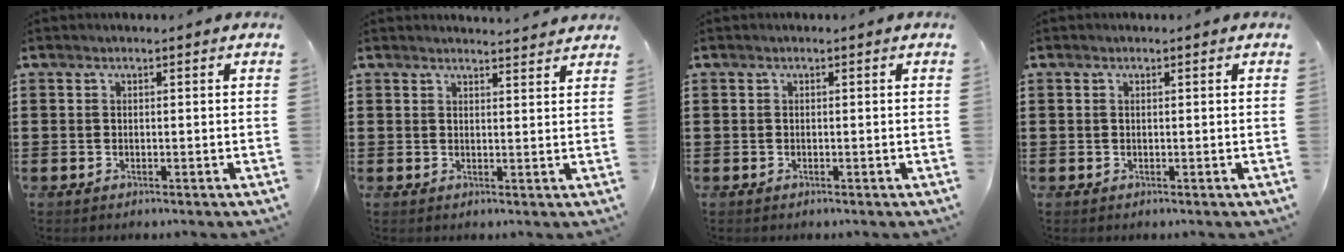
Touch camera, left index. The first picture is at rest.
{"total": 2.3, "force": [2.3, 0.0, 0.1], "torque": [-0.009, -0.007, 0.043]}
{"total": 0.0}
{"total": 0.0}